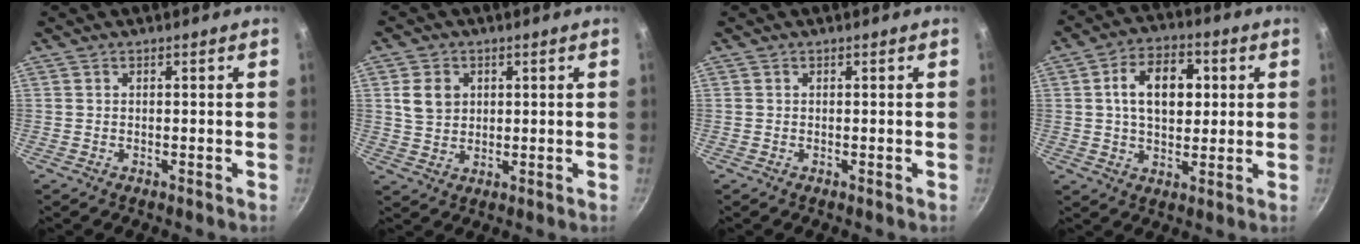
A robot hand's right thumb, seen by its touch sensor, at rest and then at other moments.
{"total": 5.8, "force": [1.5, 4.8, 3.0], "torque": [-0.038, -0.001, 0.029]}
{"total": 0.0}
{"total": 12.0, "force": [2.2, 7.9, 8.8], "torque": [-0.117, 0.009, 0.028]}